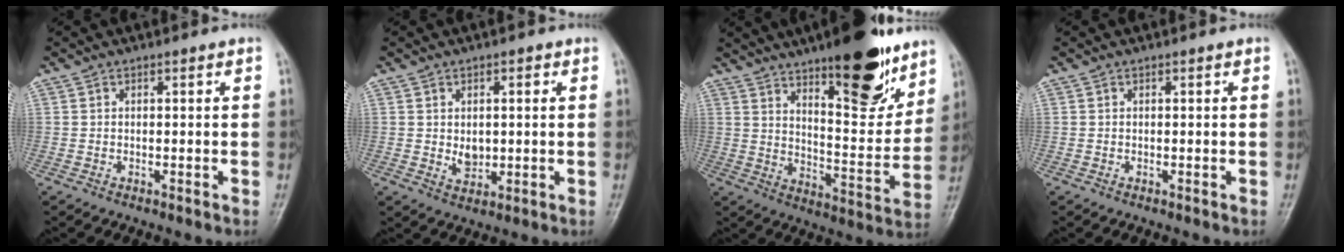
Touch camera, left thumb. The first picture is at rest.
{"total": 4.1, "force": [0.3, 3.2, 2.5], "torque": [-0.020, -0.006, 0.010]}
{"total": 20.7, "force": [13.2, 6.6, 14.5], "torque": [-0.169, -0.075, 0.203]}
{"total": 0.0}